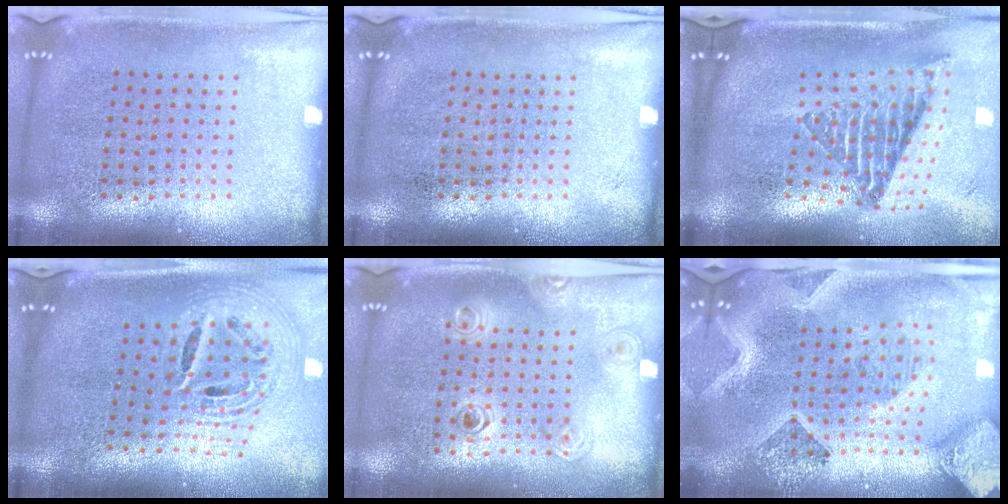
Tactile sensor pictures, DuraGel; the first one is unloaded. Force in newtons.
{"total": 0.0}
{"total": 2.6, "press": 1.6, "slide": 2.1}
{"total": 2.7, "press": 1.9, "slide": 1.9}
{"total": 1.2, "press": 1.1, "slide": 0.5}
{"total": 4.2, "press": 3.3, "slide": 2.7}